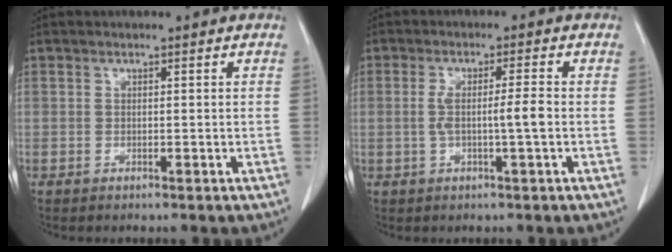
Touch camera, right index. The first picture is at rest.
{"total": 4.3, "force": [-0.7, -0.2, 4.2], "torque": [-0.082, 0.007, -0.008]}